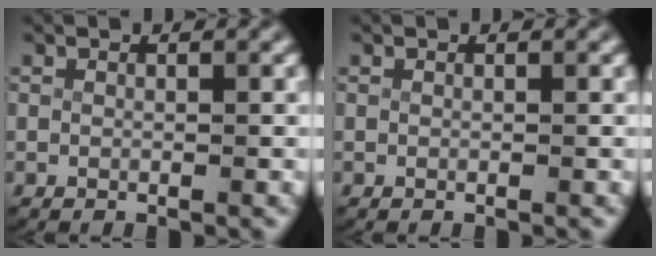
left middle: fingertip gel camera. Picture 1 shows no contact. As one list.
[{"total": 0.0}]